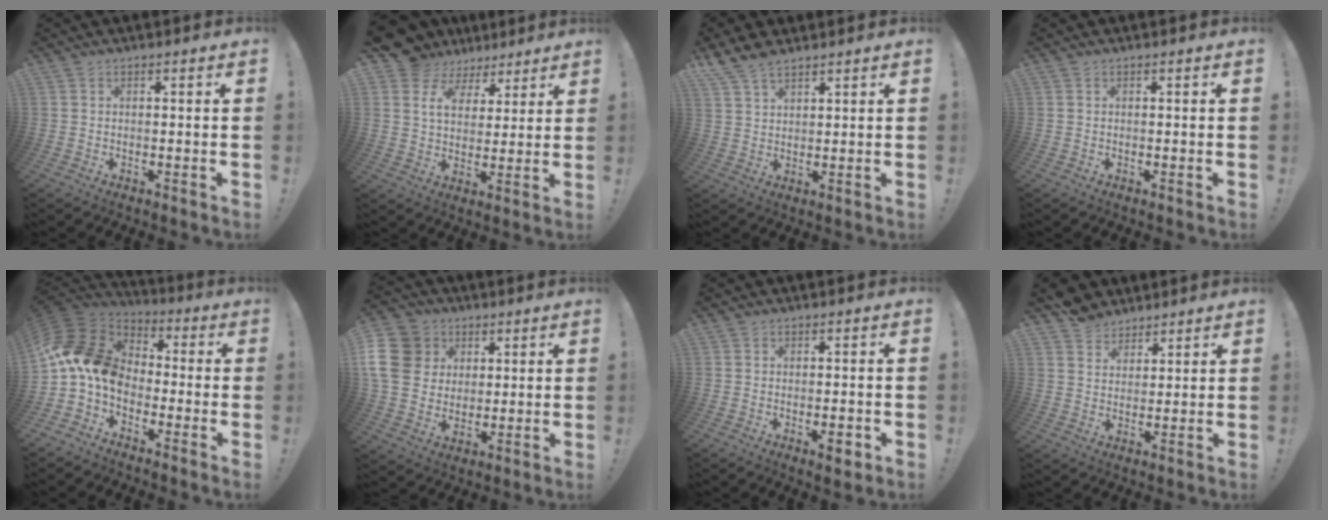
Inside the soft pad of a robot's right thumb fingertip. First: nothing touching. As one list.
[{"total": 9.8, "force": [6.0, 6.6, 3.9], "torque": [-0.070, -0.044, 0.117]}, {"total": 6.6, "force": [5.2, 2.8, 2.8], "torque": [-0.050, -0.024, 0.101]}, {"total": 0.0}, {"total": 14.6, "force": [-0.6, 10.3, 10.3], "torque": [-0.201, 0.014, -0.010]}, {"total": 16.1, "force": [4.1, 13.6, 7.6], "torque": [-0.129, -0.012, 0.089]}, {"total": 3.0, "force": [-1.2, 1.1, 2.6], "torque": [-0.028, 0.002, -0.018]}, {"total": 7.3, "force": [5.4, 4.9, 0.4], "torque": [-0.014, -0.041, 0.108]}]